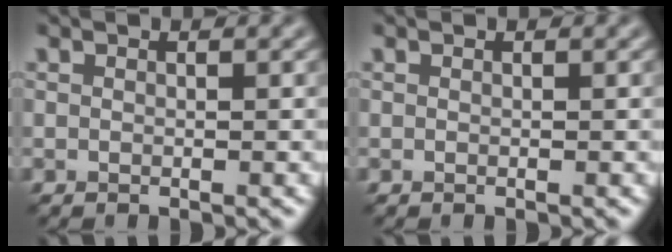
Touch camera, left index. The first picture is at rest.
{"total": 0.0}